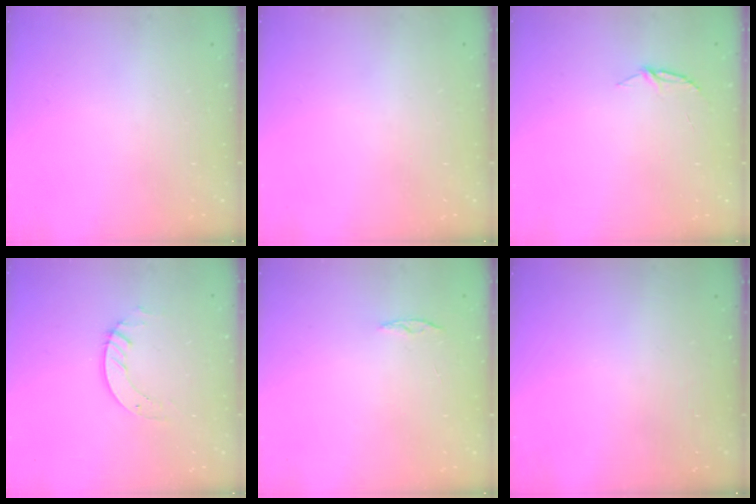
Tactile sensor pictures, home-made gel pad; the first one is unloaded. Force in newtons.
{"total": 0.0}
{"total": 5.1, "press": 5.1, "slide": 0.5}
{"total": 3.4, "press": 3.4, "slide": 0.1}
{"total": 4.0, "press": 3.9, "slide": 0.4}
{"total": 0.0}